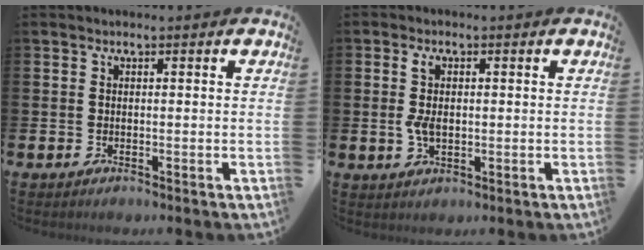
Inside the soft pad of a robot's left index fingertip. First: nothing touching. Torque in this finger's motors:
{"motor_torque": [0.33, 0.19, 0.15, 0.08]}